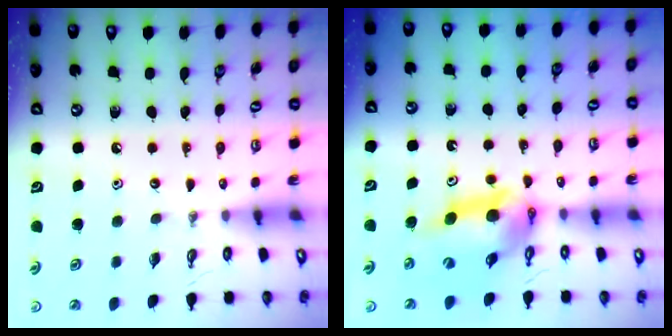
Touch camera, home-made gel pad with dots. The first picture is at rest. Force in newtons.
{"total": 12.0, "press": 11.9, "slide": 1.2}